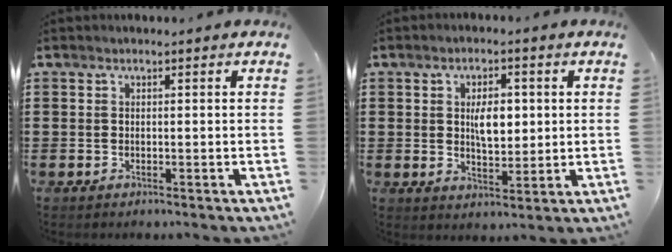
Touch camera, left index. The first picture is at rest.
{"total": 5.2, "force": [0.8, 2.6, 4.4], "torque": [-0.076, 0.004, 0.008]}